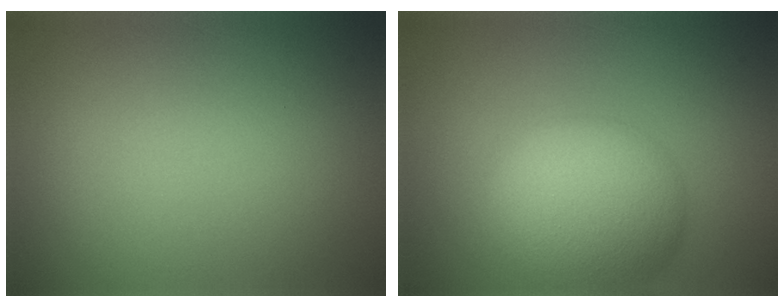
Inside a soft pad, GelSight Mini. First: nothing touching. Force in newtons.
{"total": 8.5, "press": 8.4, "slide": 0.5}